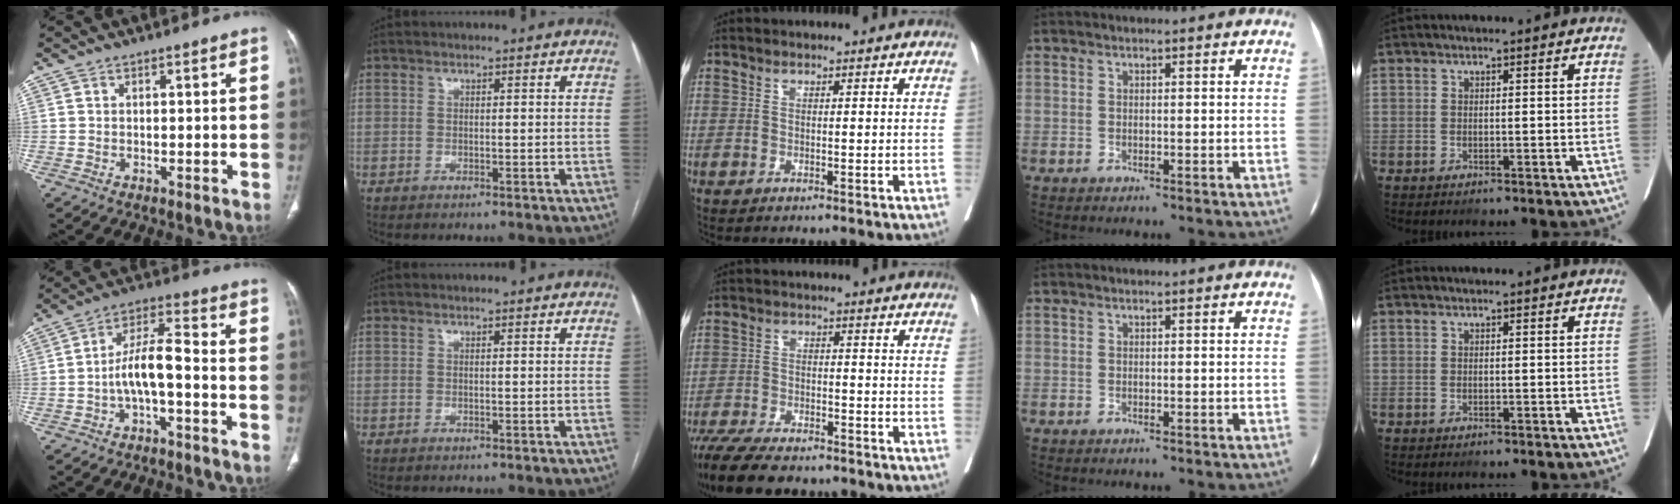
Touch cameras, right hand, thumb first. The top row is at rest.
{"thumb": {"total": 7.9, "force": [-2.4, 2.5, 7.1], "torque": [-0.137, 0.042, -0.047]}, "middle": {"total": 13.0, "force": [-11.0, 3.2, 6.2], "torque": [-0.106, -0.016, -0.174]}}